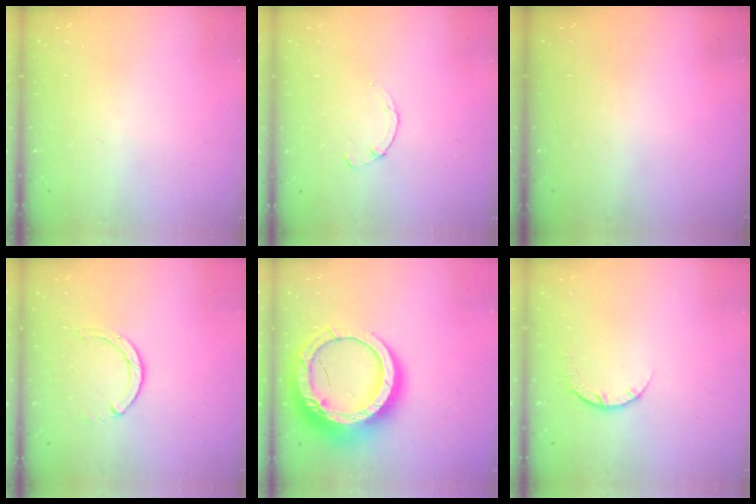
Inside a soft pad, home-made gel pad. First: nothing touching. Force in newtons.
{"total": 0.9, "press": 0.8, "slide": 0.3}
{"total": 0.0}
{"total": 3.2, "press": 3.2, "slide": 0.5}
{"total": 22.8, "press": 22.7, "slide": 2.3}
{"total": 4.8, "press": 4.8, "slide": 0.6}